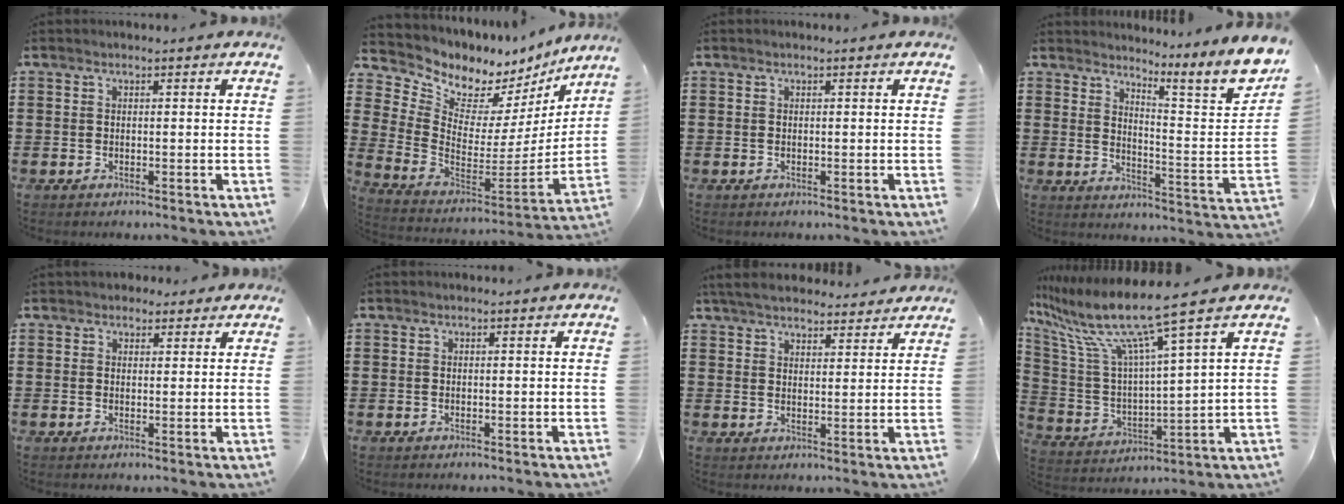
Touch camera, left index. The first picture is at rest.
{"total": 5.2, "force": [4.4, 2.8, -0.2], "torque": [-0.039, -0.060, 0.075]}
{"total": 0.0}
{"total": 7.6, "force": [5.8, -0.2, 5.0], "torque": [-0.073, -0.058, 0.088]}
{"total": 2.1, "force": [1.7, 1.3, 0.2], "torque": [-0.010, 0.010, 0.031]}
{"total": 0.0}
{"total": 4.9, "force": [4.6, 1.1, 1.4], "torque": [-0.043, -0.012, 0.085]}
{"total": 11.3, "force": [8.4, 0.3, 7.6], "torque": [-0.188, -0.057, 0.132]}